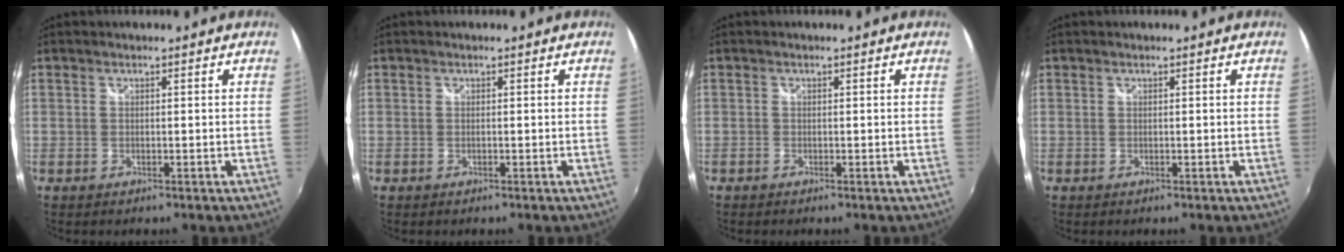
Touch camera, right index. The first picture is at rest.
{"total": 0.0}
{"total": 0.5, "force": [-0.4, 0.3, 0.0], "torque": [-0.002, -0.002, -0.012]}
{"total": 0.0}